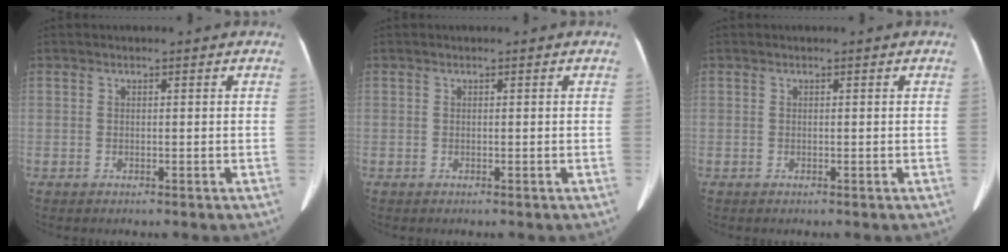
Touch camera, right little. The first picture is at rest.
{"total": 0.0}
{"total": 0.0}